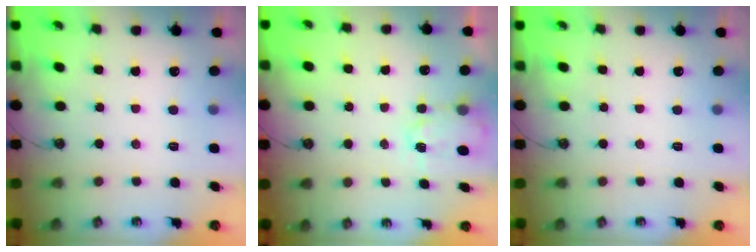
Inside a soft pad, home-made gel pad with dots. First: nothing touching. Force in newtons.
{"total": 3.2, "press": 3.1, "slide": 0.5}
{"total": 0.0}